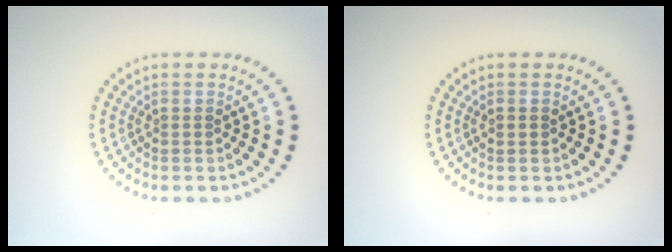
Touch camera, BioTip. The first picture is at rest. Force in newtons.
{"total": 0.9, "press": 0.9, "slide": 0.1}